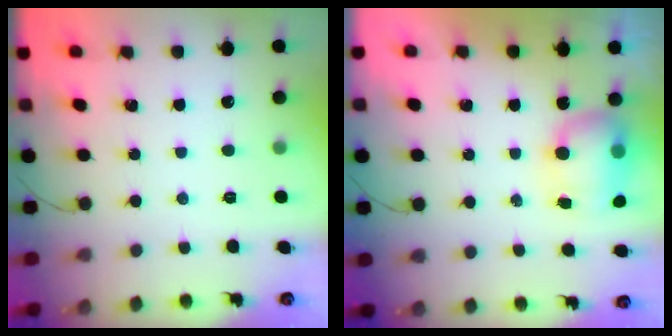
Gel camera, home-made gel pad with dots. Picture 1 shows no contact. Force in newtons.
{"total": 10.7, "press": 9.1, "slide": 5.6}